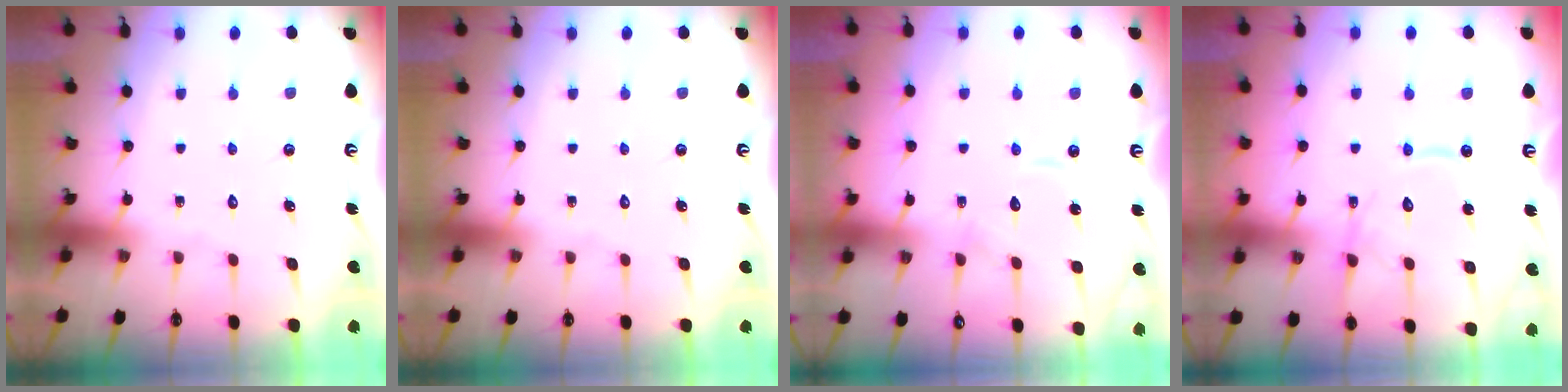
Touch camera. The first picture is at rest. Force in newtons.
{"total": 0.0}
{"total": 9.0, "press": 9.0, "slide": 0.6}
{"total": 12.8, "press": 12.7, "slide": 1.3}